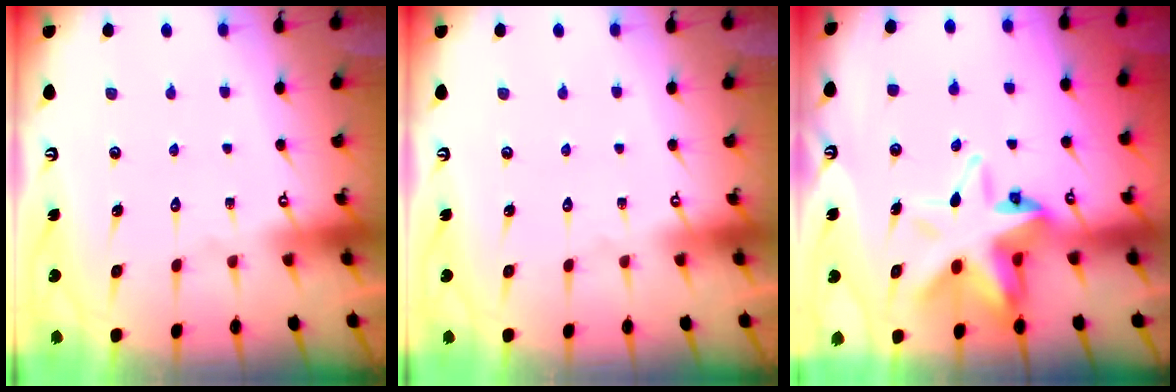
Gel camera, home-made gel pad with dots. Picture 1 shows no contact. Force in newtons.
{"total": 0.0}
{"total": 12.5, "press": 12.3, "slide": 2.0}